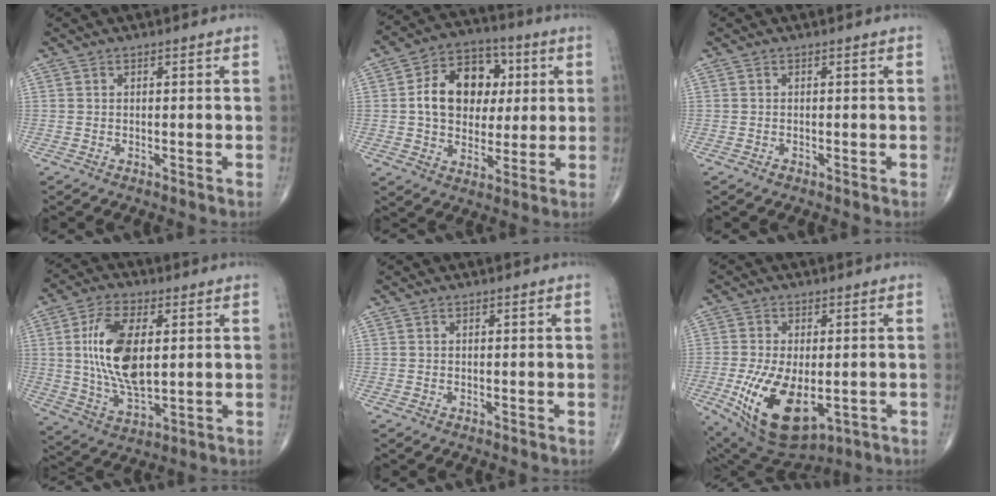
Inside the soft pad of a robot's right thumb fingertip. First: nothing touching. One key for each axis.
{"total": 15.2, "fx": 2.4, "fy": 11.4, "fz": 9.9, "tx": -0.118, "ty": 0.013, "tz": 0.036}
{"total": 0.6, "fx": -0.4, "fy": 0.4, "fz": 0.2, "tx": 0.000, "ty": 0.000, "tz": -0.008}
{"total": 15.1, "fx": 2.3, "fy": 7.4, "fz": 12.9, "tx": -0.246, "ty": -0.014, "tz": 0.048}
{"total": 0.0}
{"total": 15.4, "fx": -3.7, "fy": 8.2, "fz": 12.6, "tx": -0.238, "ty": -0.014, "tz": -0.037}